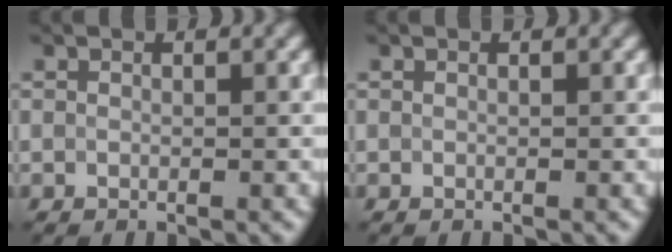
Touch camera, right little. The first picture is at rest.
{"total": 0.0}